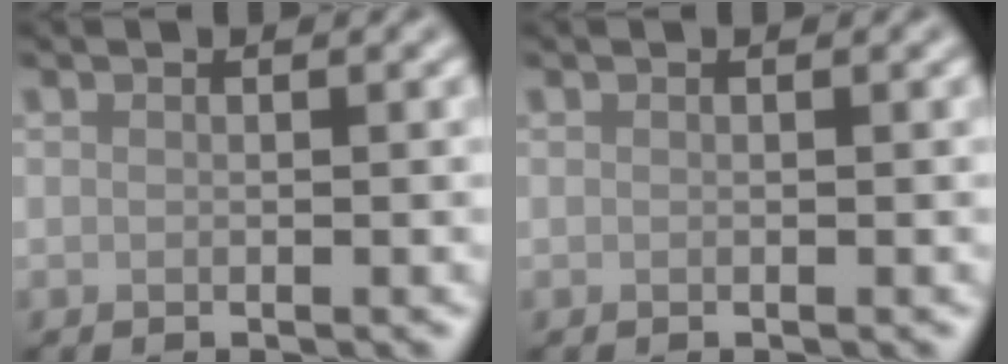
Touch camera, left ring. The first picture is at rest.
{"total": 0.0}